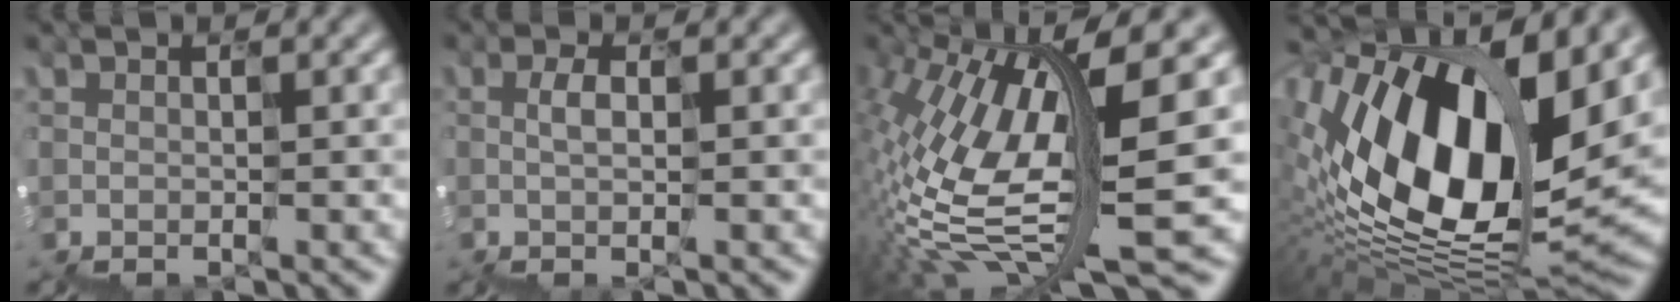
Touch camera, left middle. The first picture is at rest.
{"total": 0.0}
{"total": 10.8, "force": [1.9, 2.9, 10.2], "torque": [-0.234, -0.003, 0.049]}
{"total": 14.4, "force": [4.1, 7.8, 11.3], "torque": [-0.220, 0.011, 0.063]}